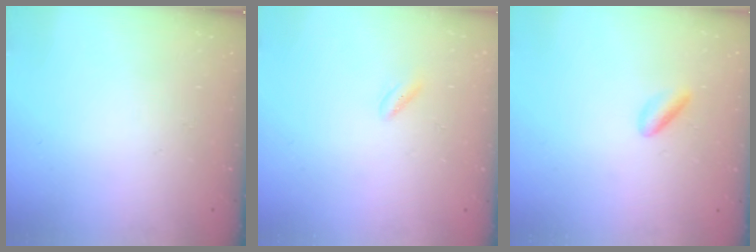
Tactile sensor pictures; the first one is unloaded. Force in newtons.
{"total": 1.3, "press": 1.2, "slide": 0.6}
{"total": 2.1, "press": 2.0, "slide": 0.8}